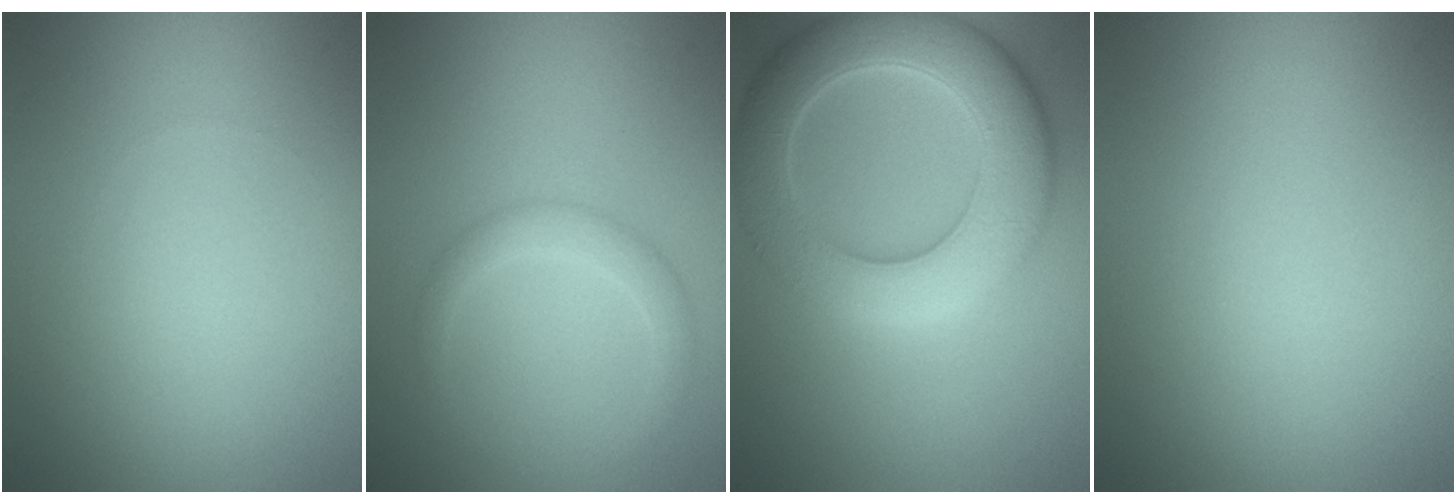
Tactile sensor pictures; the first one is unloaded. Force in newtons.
{"total": 2.0, "press": 2.0, "slide": 0.1}
{"total": 8.9, "press": 8.8, "slide": 0.4}
{"total": 0.0}